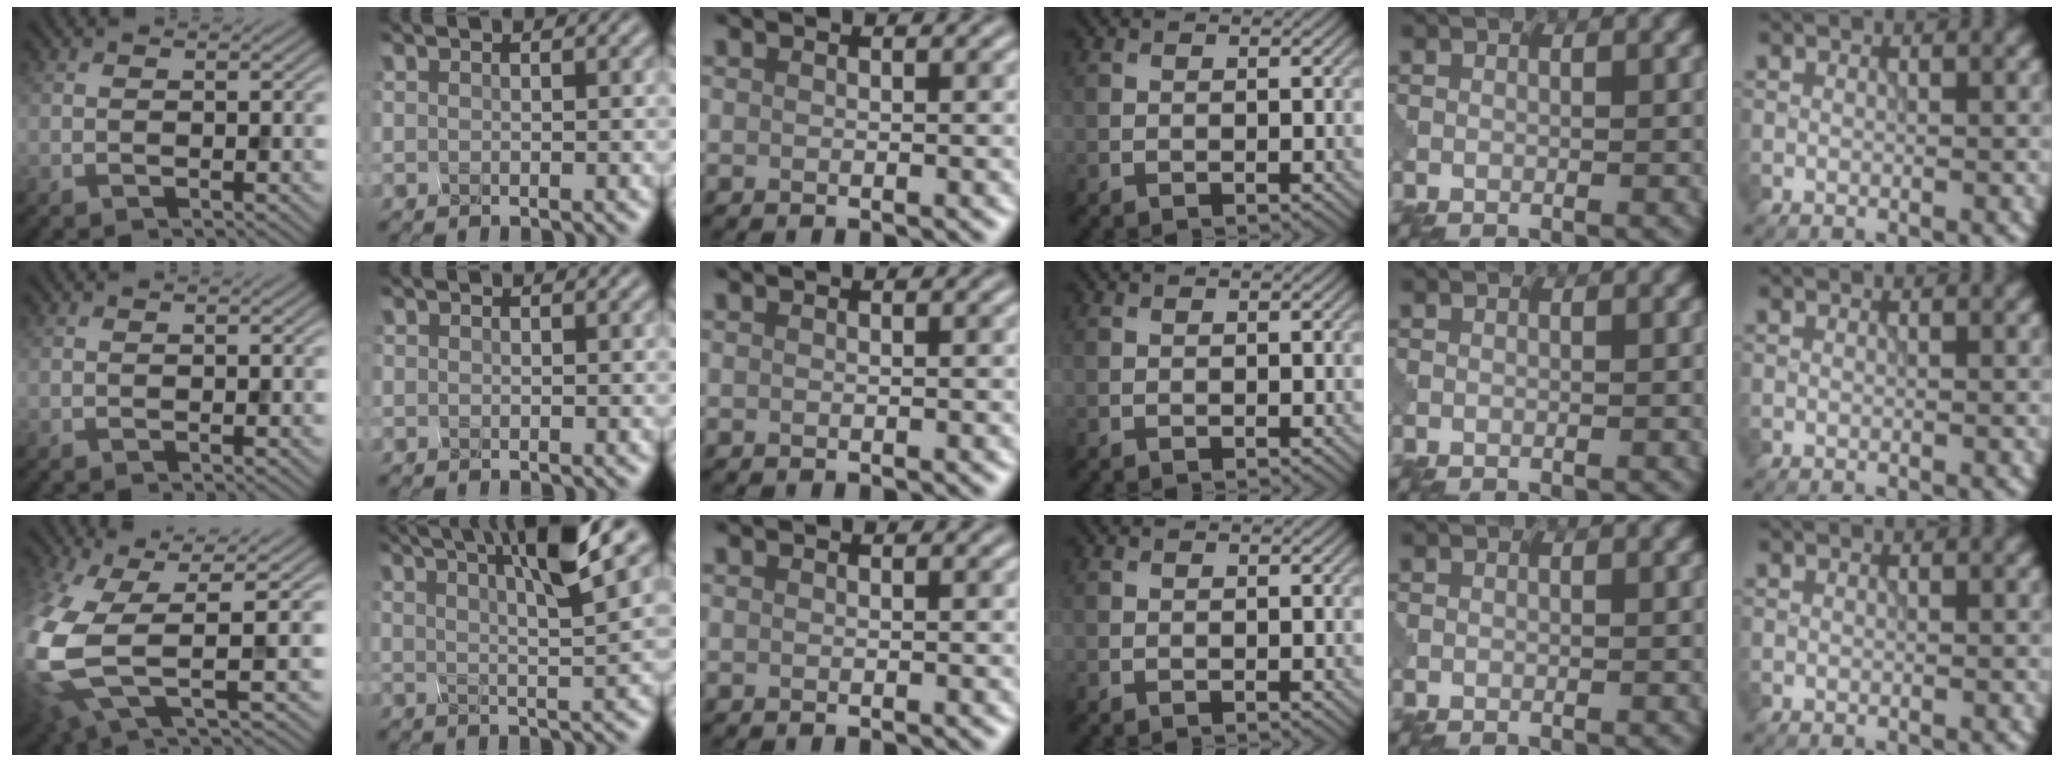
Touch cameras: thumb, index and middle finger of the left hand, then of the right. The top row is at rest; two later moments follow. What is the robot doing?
{"motion": "squeeze", "object": "clothespin"}